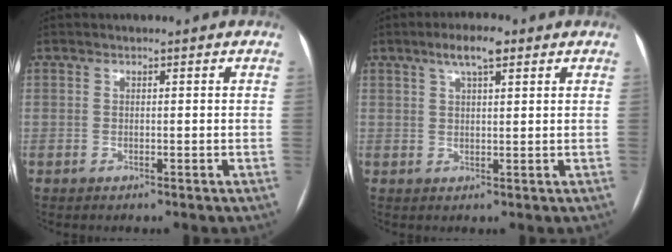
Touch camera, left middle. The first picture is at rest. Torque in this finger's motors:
{"motor_torque": [0.58, -0.38, 0.06, 0.06]}